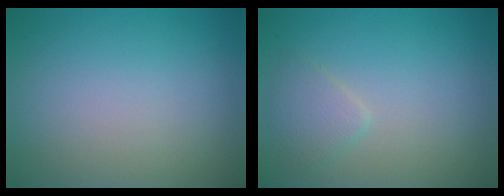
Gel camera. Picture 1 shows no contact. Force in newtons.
{"total": 1.6, "press": 1.6, "slide": 0.1}